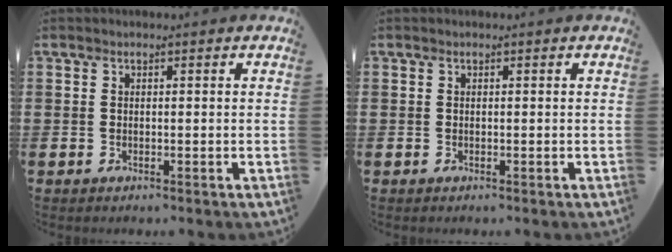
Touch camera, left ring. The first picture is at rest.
{"total": 0.0}